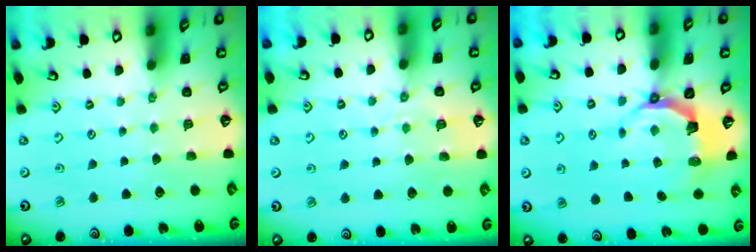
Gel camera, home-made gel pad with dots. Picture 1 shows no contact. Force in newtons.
{"total": 2.9, "press": 2.8, "slide": 0.6}
{"total": 5.4, "press": 3.7, "slide": 3.9}